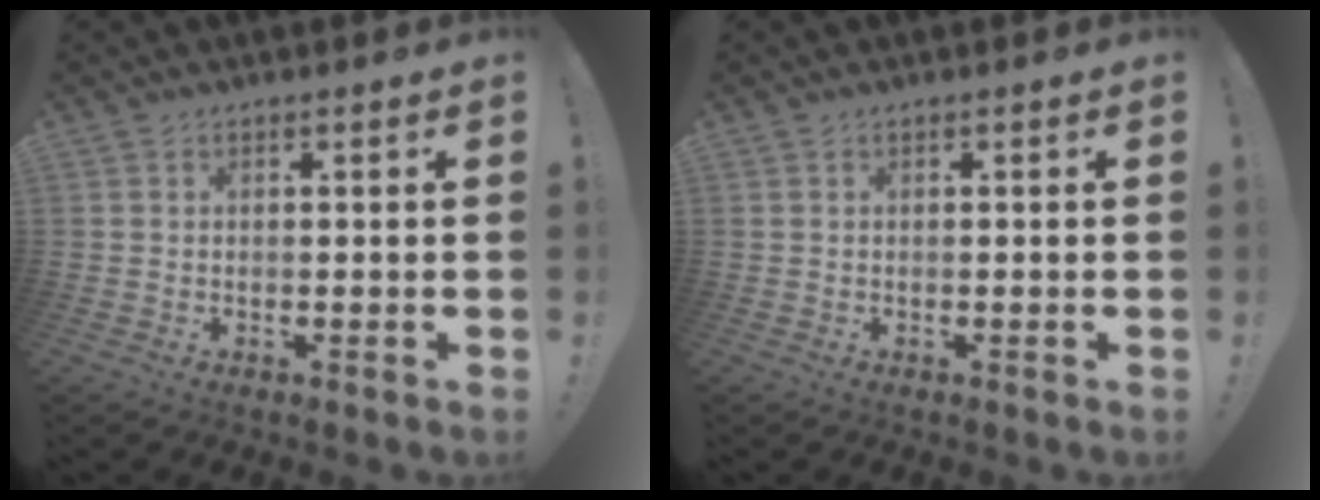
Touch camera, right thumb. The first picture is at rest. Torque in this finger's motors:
{"motor_torque": [-0.30, -0.53, -0.02, -0.18, 0.00]}